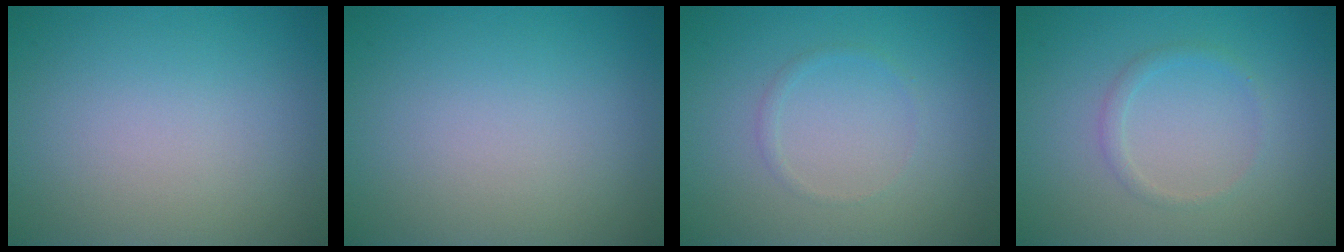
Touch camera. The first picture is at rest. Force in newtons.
{"total": 0.0}
{"total": 0.7, "press": 0.7, "slide": 0.0}
{"total": 1.1, "press": 1.1, "slide": 0.0}